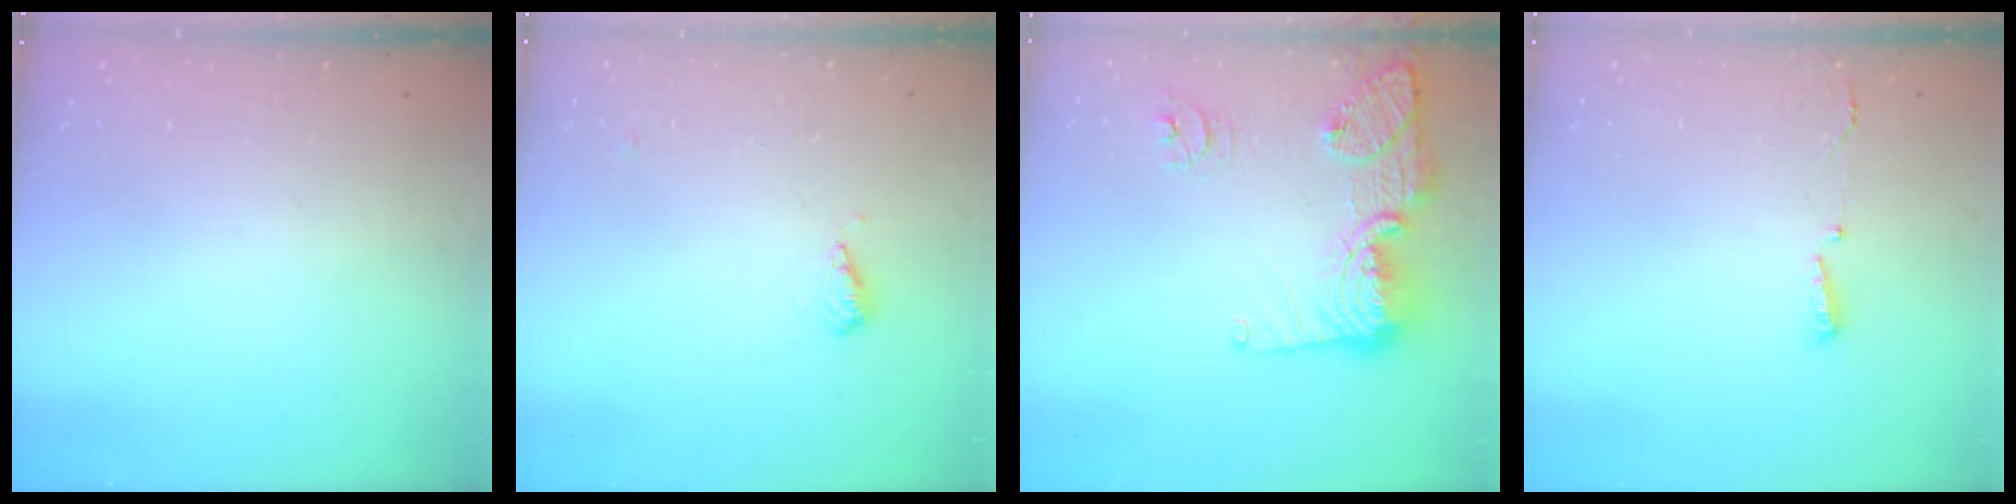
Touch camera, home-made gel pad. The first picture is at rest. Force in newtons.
{"total": 8.3, "press": 8.3, "slide": 0.9}
{"total": 17.6, "press": 17.3, "slide": 3.3}
{"total": 2.9, "press": 2.8, "slide": 0.6}